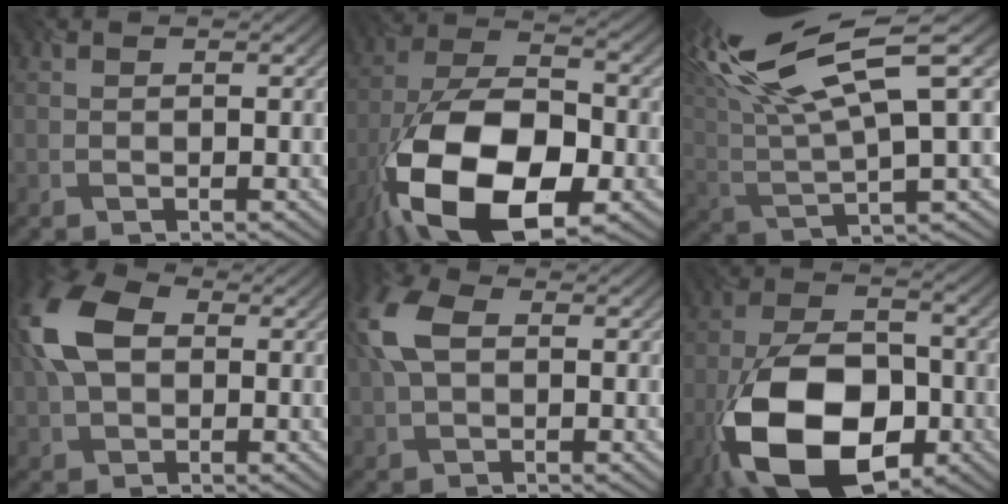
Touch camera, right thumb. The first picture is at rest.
{"total": 18.2, "force": [-8.0, 9.5, 13.3], "torque": [-0.268, -0.032, -0.142]}
{"total": 16.3, "force": [8.9, 4.2, 13.0], "torque": [-0.291, 0.027, 0.168]}
{"total": 9.1, "force": [1.3, 6.1, 6.7], "torque": [-0.174, 0.017, 0.012]}
{"total": 6.1, "force": [1.3, 3.8, 4.6], "torque": [-0.123, 0.013, 0.017]}
{"total": 16.8, "force": [-7.0, 9.6, 11.8], "torque": [-0.239, -0.025, -0.136]}